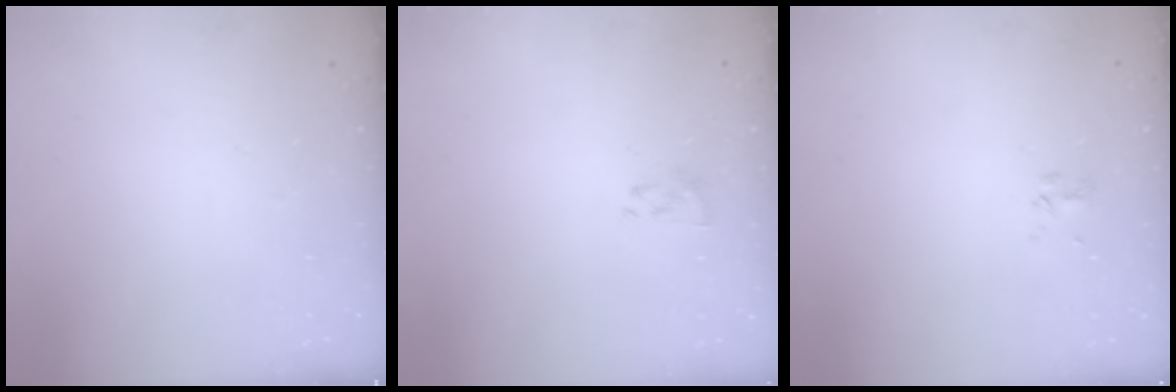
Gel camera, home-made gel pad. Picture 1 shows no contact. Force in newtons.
{"total": 2.3, "press": 2.1, "slide": 0.9}
{"total": 2.5, "press": 2.3, "slide": 0.9}